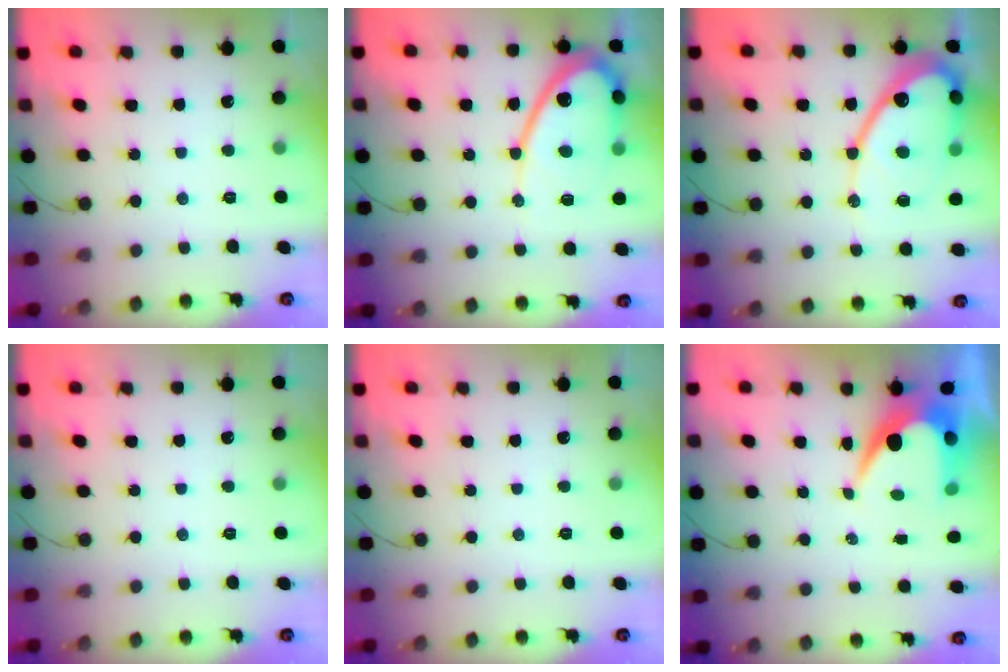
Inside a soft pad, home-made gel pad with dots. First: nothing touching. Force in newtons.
{"total": 13.5, "press": 13.4, "slide": 1.1}
{"total": 17.5, "press": 17.4, "slide": 1.8}
{"total": 0.0}
{"total": 0.0}
{"total": 7.9, "press": 7.8, "slide": 0.8}